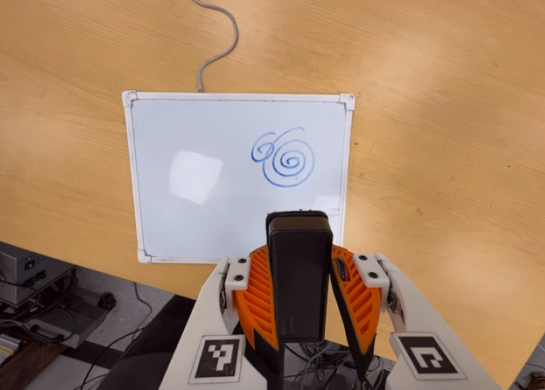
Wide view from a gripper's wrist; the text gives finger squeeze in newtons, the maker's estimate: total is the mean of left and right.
{"total": 7.7, "left": 6.2, "right": 9.2}